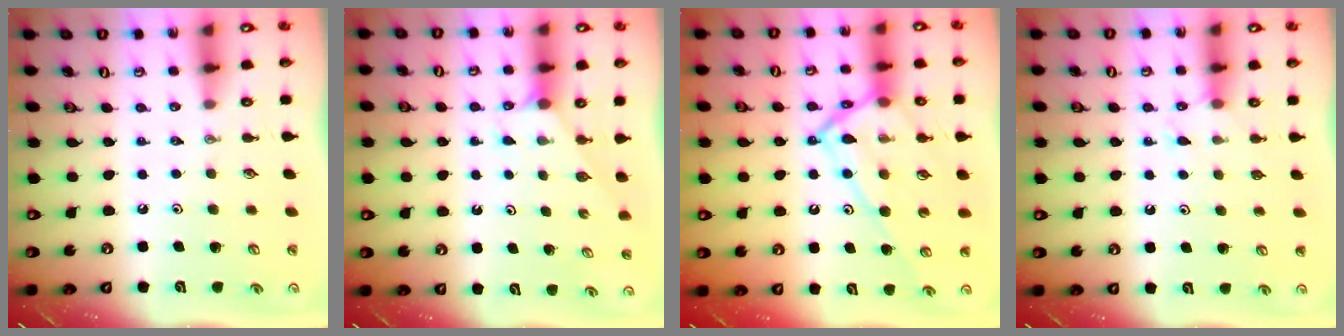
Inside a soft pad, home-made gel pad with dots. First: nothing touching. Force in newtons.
{"total": 1.2, "press": 1.2, "slide": 0.2}
{"total": 16.9, "press": 16.8, "slide": 1.3}
{"total": 5.5, "press": 5.5, "slide": 0.7}